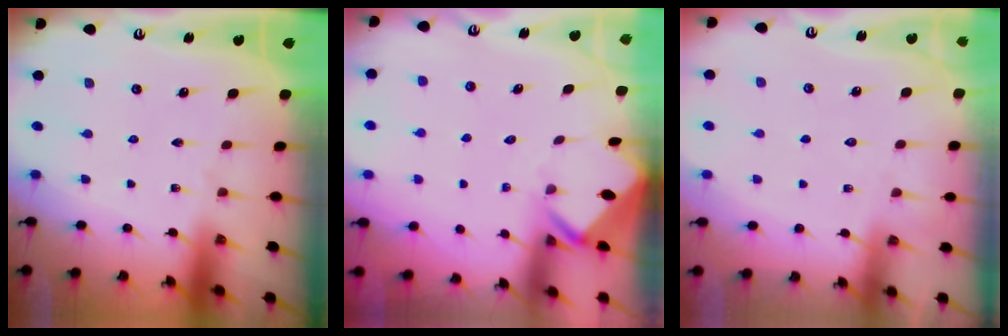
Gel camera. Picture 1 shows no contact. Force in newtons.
{"total": 2.4, "press": 2.4, "slide": 0.1}
{"total": 5.2, "press": 5.1, "slide": 0.6}